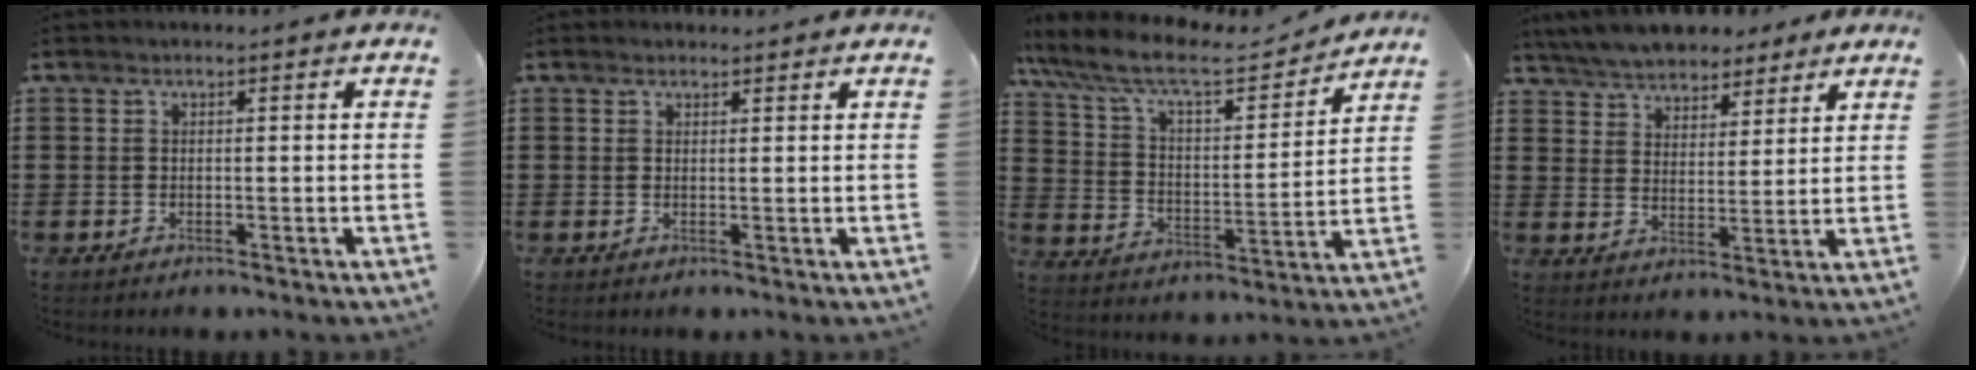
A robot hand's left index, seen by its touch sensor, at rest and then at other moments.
{"total": 1.0, "force": [0.9, 0.3, 0.1], "torque": [-0.003, 0.003, 0.018]}
{"total": 10.2, "force": [8.5, 1.9, 5.3], "torque": [-0.135, -0.045, 0.143]}
{"total": 6.3, "force": [6.0, 1.6, 1.0], "torque": [-0.044, -0.015, 0.110]}